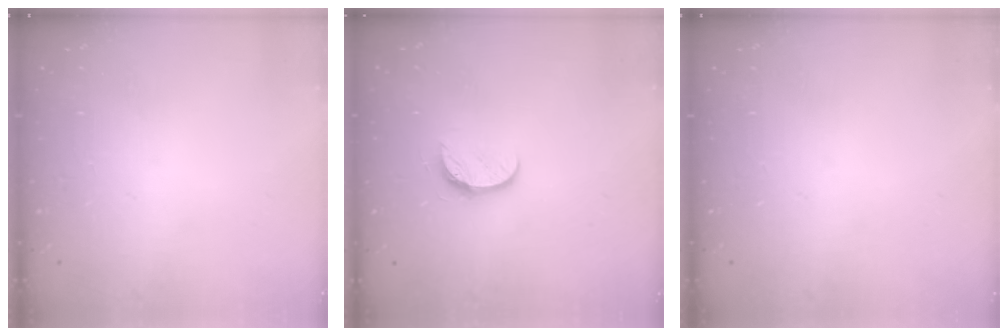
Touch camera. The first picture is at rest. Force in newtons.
{"total": 7.6, "press": 7.6, "slide": 0.6}
{"total": 0.0}